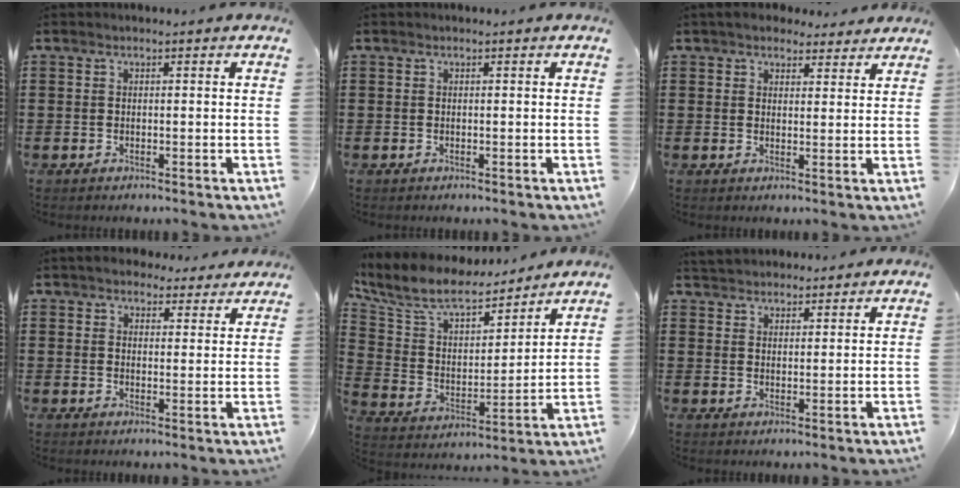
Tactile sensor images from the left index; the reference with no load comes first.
{"total": 0.0}
{"total": 3.8, "force": [3.3, 1.6, 0.8], "torque": [-0.025, -0.002, 0.063]}
{"total": 3.9, "force": [3.5, 1.5, 0.6], "torque": [-0.025, -0.004, 0.066]}
{"total": 9.3, "force": [8.0, 3.0, 3.8], "torque": [-0.113, -0.047, 0.137]}
{"total": 2.8, "force": [2.6, 0.8, -0.4], "torque": [-0.001, -0.002, 0.051]}